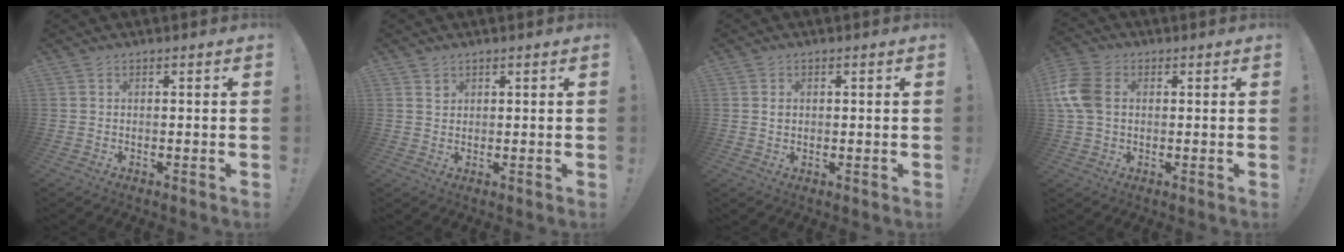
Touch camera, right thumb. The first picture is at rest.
{"total": 1.3, "force": [0.9, 1.0, 0.1], "torque": [0.013, -0.007, 0.013]}
{"total": 0.9, "force": [0.3, 0.7, 0.3], "torque": [0.007, -0.003, 0.002]}
{"total": 10.3, "force": [1.2, 7.3, 7.1], "torque": [-0.151, 0.007, 0.026]}